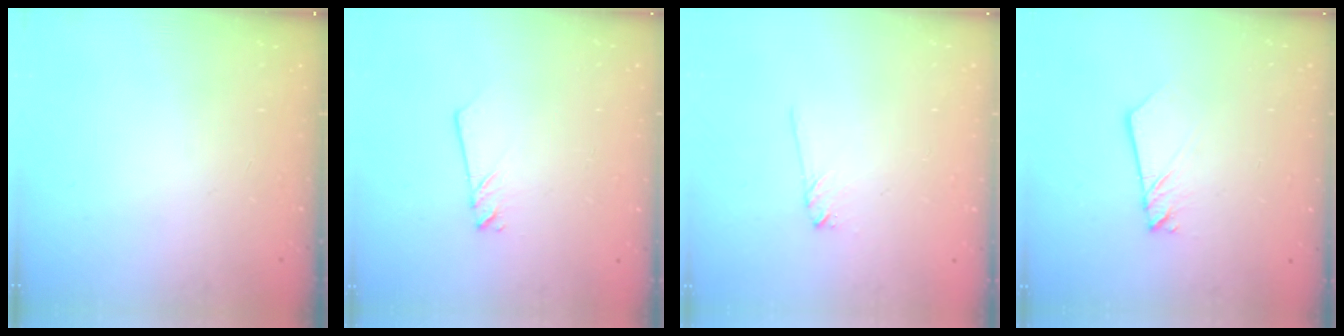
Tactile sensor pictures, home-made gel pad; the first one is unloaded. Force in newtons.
{"total": 2.0, "press": 2.0, "slide": 0.1}
{"total": 3.6, "press": 3.5, "slide": 0.5}
{"total": 2.7, "press": 2.6, "slide": 0.3}